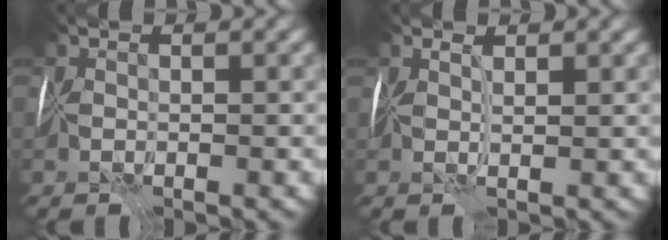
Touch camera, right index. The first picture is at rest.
{"total": 1.6, "force": [1.0, -1.1, -0.4], "torque": [0.010, 0.001, 0.024]}